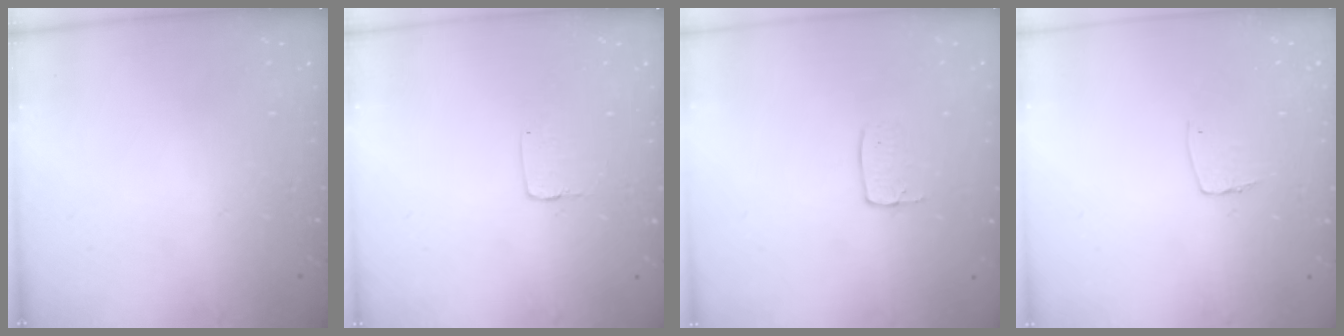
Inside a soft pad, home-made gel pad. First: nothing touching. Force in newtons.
{"total": 1.0, "press": 1.0, "slide": 0.1}
{"total": 3.5, "press": 3.5, "slide": 0.2}
{"total": 4.7, "press": 4.7, "slide": 0.4}